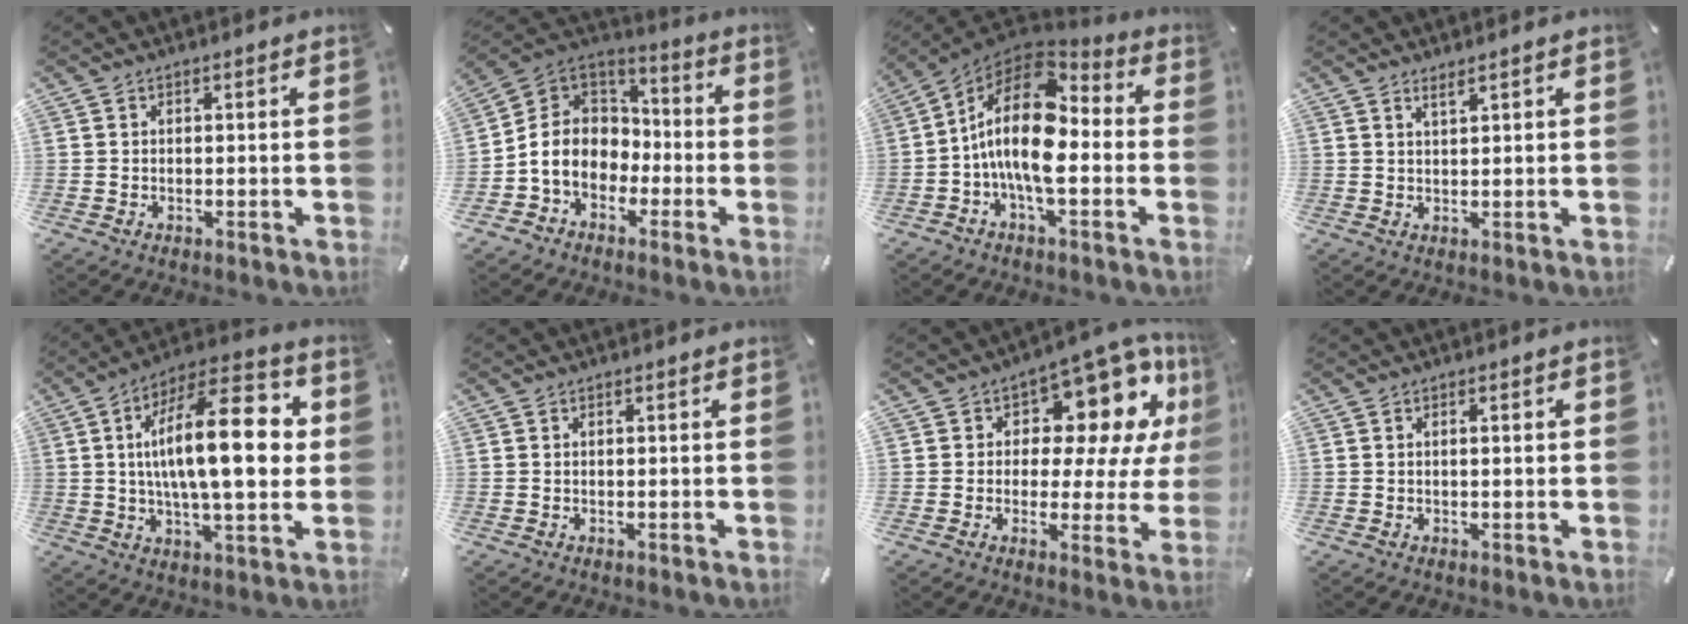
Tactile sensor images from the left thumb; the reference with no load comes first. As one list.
[{"total": 10.9, "force": [-3.7, 9.5, 4.0], "torque": [-0.112, 0.019, -0.066]}, {"total": 17.1, "force": [-0.7, 8.6, 14.8], "torque": [-0.297, -0.006, -0.012]}, {"total": 1.8, "force": [1.4, 0.2, 1.0], "torque": [-0.021, -0.001, 0.026]}, {"total": 22.4, "force": [3.3, 8.2, 20.6], "torque": [-0.360, -0.005, 0.039]}, {"total": 0.0}, {"total": 12.7, "force": [7.5, 7.0, 7.5], "torque": [-0.095, -0.075, 0.127]}, {"total": 1.4, "force": [0.2, 0.3, 1.4], "torque": [-0.027, 0.001, 0.002]}]